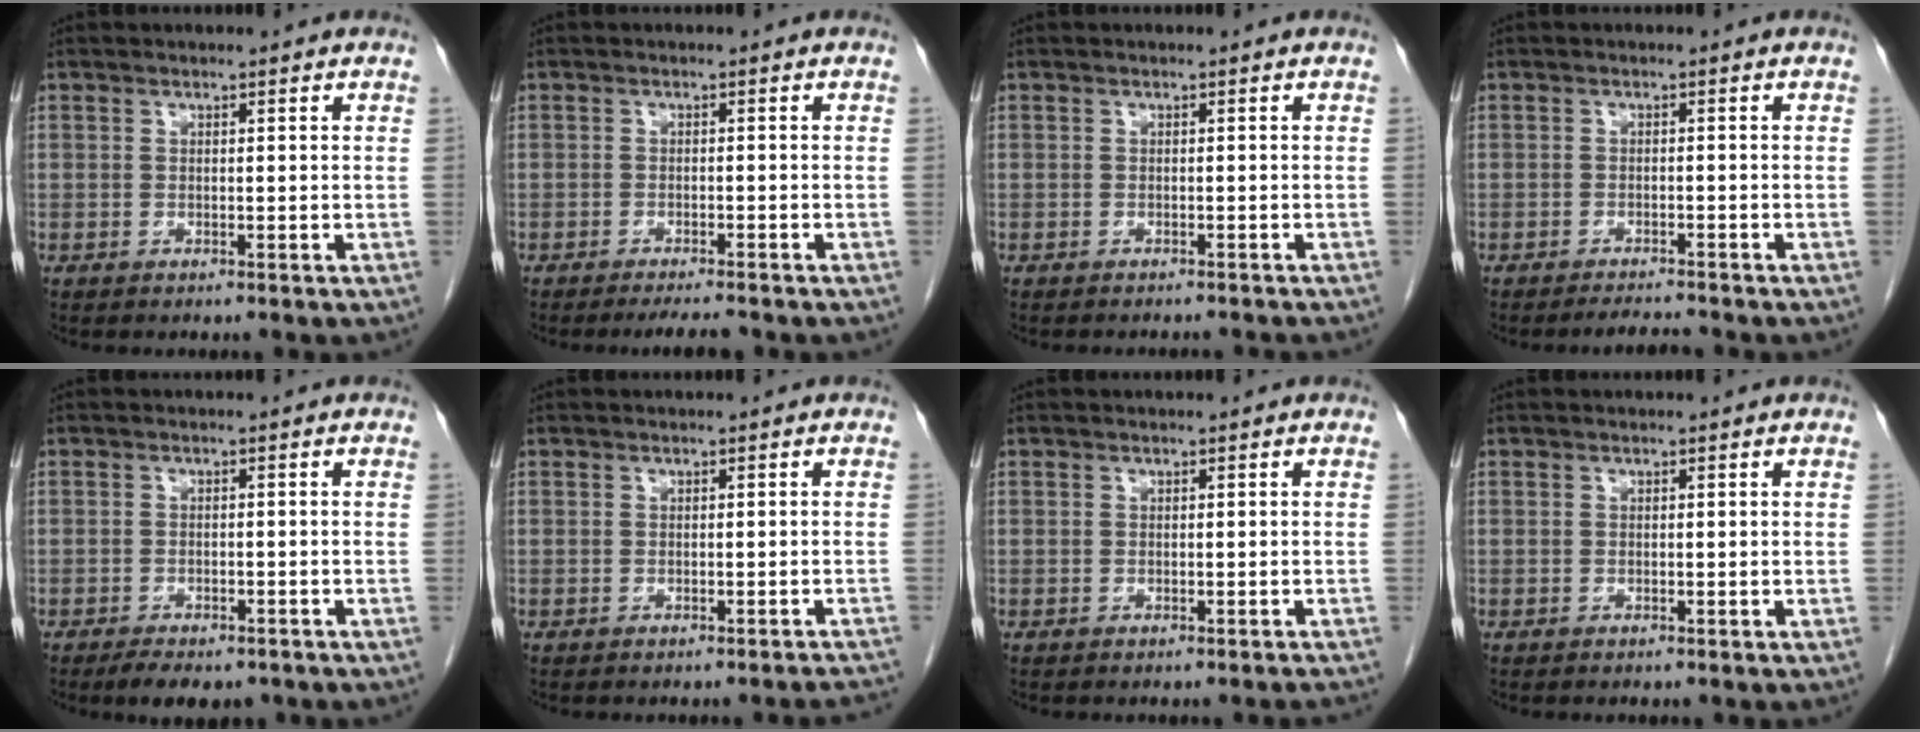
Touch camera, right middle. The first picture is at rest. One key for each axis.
{"total": 3.7, "fx": -3.3, "fy": 0.1, "fz": 1.7, "tx": -0.023, "ty": -0.009, "tz": -0.049}
{"total": 4.5, "fx": -4.2, "fy": 0.7, "fz": 1.3, "tx": -0.017, "ty": -0.010, "tz": -0.047}
{"total": 2.8, "fx": -2.7, "fy": -0.4, "fz": 0.7, "tx": -0.015, "ty": -0.013, "tz": -0.041}
{"total": 6.6, "fx": -5.2, "fy": 2.7, "fz": 3.1, "tx": -0.038, "ty": -0.004, "tz": -0.070}
{"total": 3.5, "fx": -3.4, "fy": -0.1, "fz": 0.8, "tx": -0.006, "ty": -0.012, "tz": -0.038}
{"total": 1.5, "fx": -1.5, "fy": -0.1, "fz": 0.5, "tx": -0.008, "ty": 0.000, "tz": -0.018}
{"total": 0.0}